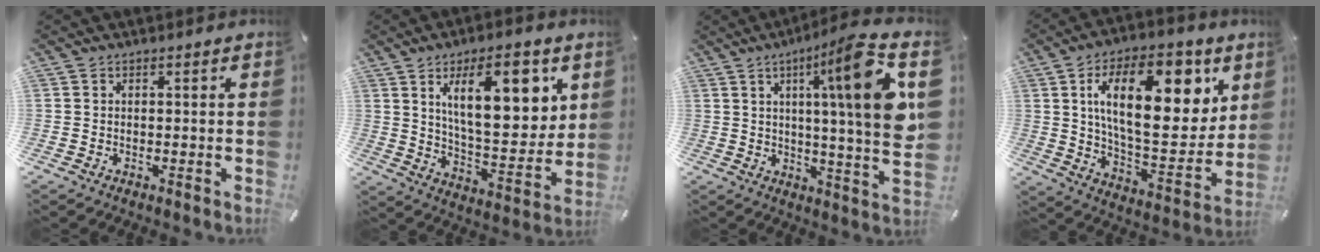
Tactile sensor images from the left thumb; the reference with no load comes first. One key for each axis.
{"total": 18.2, "fx": 7.9, "fy": 7.5, "fz": 14.5, "tx": -0.211, "ty": -0.025, "tz": 0.121}
{"total": 19.1, "fx": 6.9, "fy": 0.7, "fz": 17.8, "tx": -0.270, "ty": -0.042, "tz": 0.079}
{"total": 24.0, "fx": 8.9, "fy": 11.4, "fz": 19.1, "tx": -0.296, "ty": -0.025, "tz": 0.140}